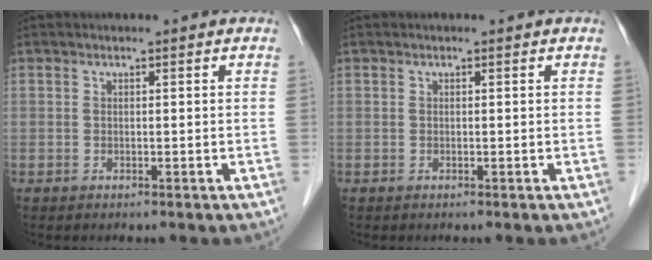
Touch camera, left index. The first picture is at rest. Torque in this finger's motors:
{"motor_torque": [0.00, 0.00, 0.00, 0.00]}